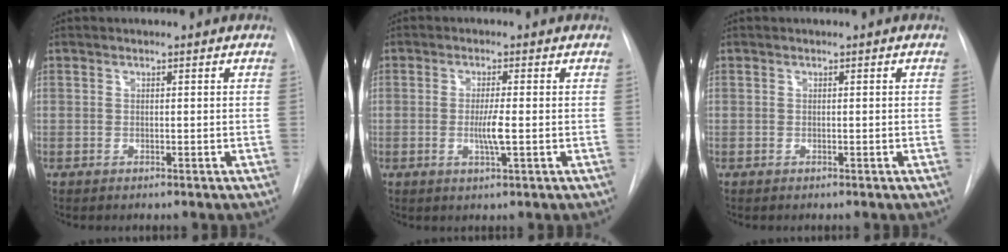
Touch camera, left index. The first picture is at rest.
{"total": 3.3, "force": [-0.4, 0.0, 3.3], "torque": [-0.065, -0.006, -0.008]}
{"total": 0.0}